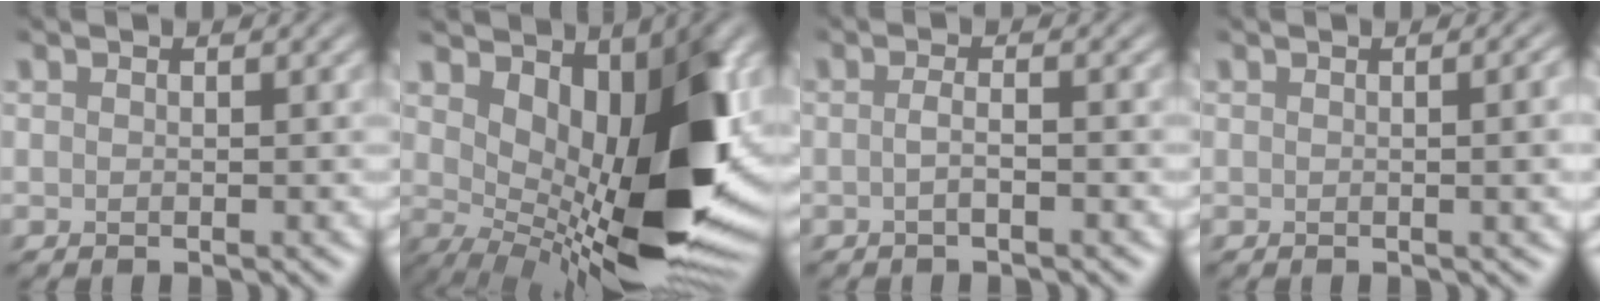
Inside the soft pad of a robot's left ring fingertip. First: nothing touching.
{"total": 13.1, "force": [2.3, 6.4, 11.2], "torque": [-0.145, -0.024, 0.049]}
{"total": 1.5, "force": [-0.4, 0.4, 1.4], "torque": [-0.024, 0.000, -0.013]}
{"total": 4.7, "force": [0.1, 1.9, 4.3], "torque": [-0.027, 0.010, -0.002]}